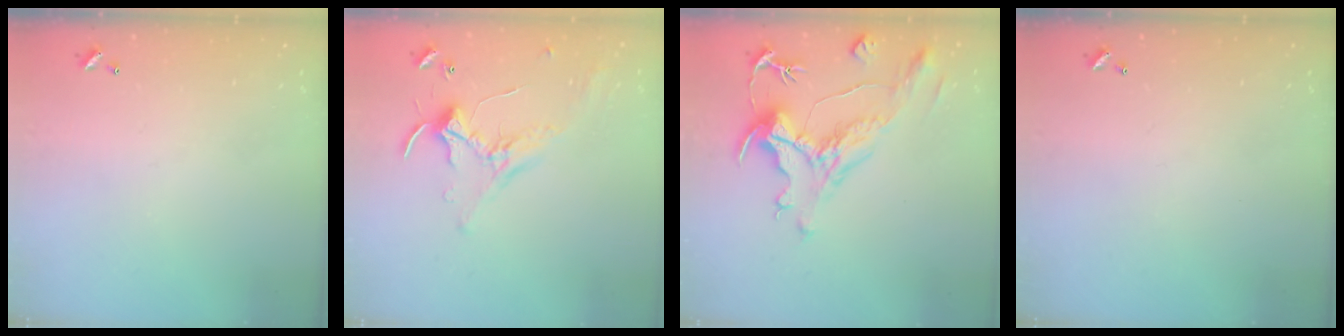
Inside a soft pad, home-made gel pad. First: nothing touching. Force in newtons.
{"total": 0.9, "press": 0.8, "slide": 0.4}
{"total": 1.9, "press": 0.9, "slide": 1.7}
{"total": 0.0}